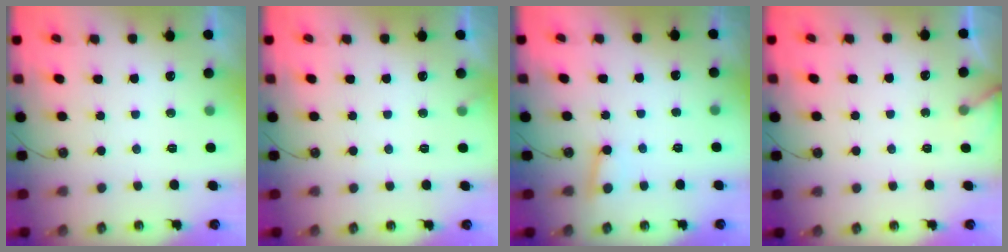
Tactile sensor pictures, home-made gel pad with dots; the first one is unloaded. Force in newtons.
{"total": 4.4, "press": 4.4, "slide": 0.2}
{"total": 2.9, "press": 2.9, "slide": 0.3}
{"total": 3.5, "press": 3.5, "slide": 0.4}